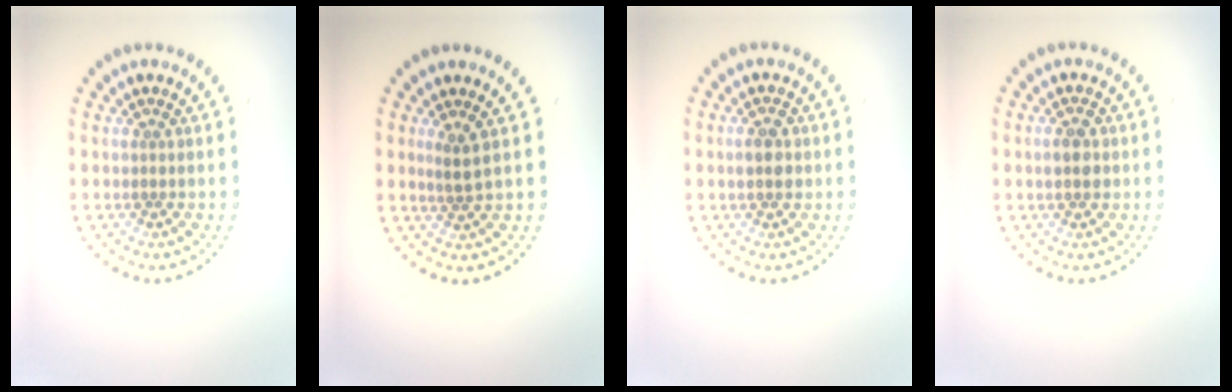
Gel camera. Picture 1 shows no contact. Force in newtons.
{"total": 1.4, "press": 1.1, "slide": 0.9}
{"total": 2.5, "press": 2.5, "slide": 0.2}
{"total": 2.5, "press": 2.5, "slide": 0.2}